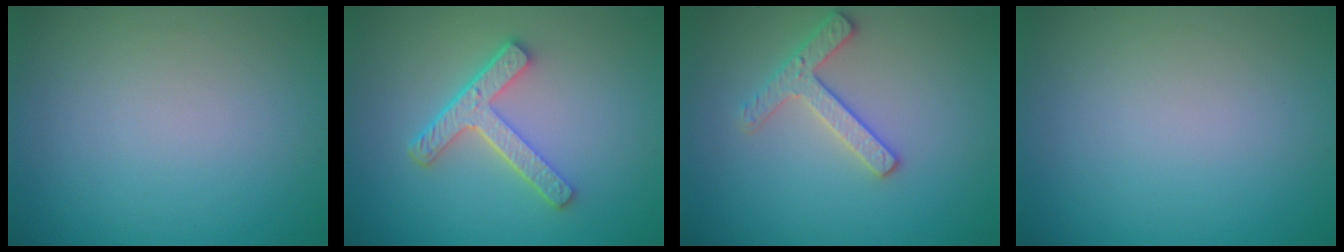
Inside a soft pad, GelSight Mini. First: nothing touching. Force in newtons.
{"total": 4.5, "press": 3.3, "slide": 3.0}
{"total": 2.5, "press": 2.4, "slide": 0.4}
{"total": 0.0}